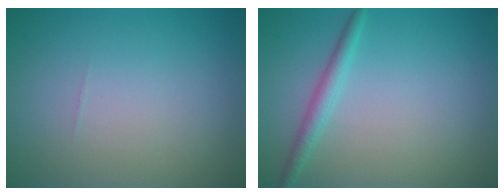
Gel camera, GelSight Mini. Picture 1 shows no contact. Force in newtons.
{"total": 1.9, "press": 1.9, "slide": 0.2}